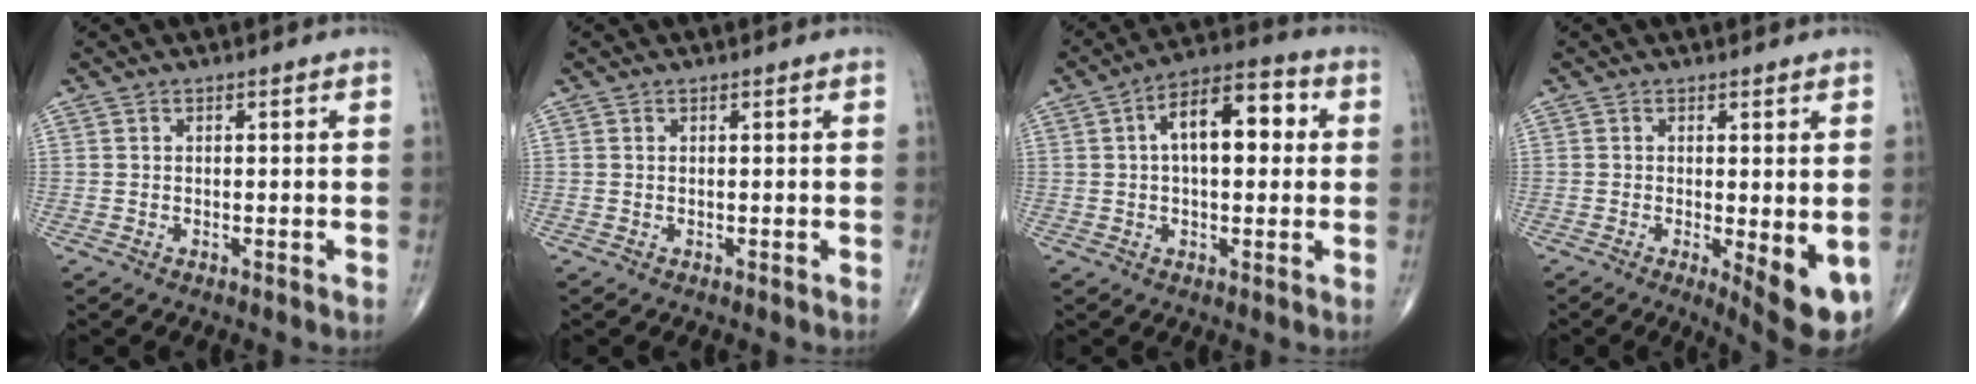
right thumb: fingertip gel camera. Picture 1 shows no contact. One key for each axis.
{"total": 0.0}
{"total": 12.5, "fx": 2.2, "fy": 6.2, "fz": 10.6, "tx": -0.148, "ty": 0.027, "tz": 0.025}
{"total": 8.2, "fx": -1.8, "fy": 2.3, "fz": 7.7, "tx": -0.099, "ty": -0.021, "tz": -0.019}